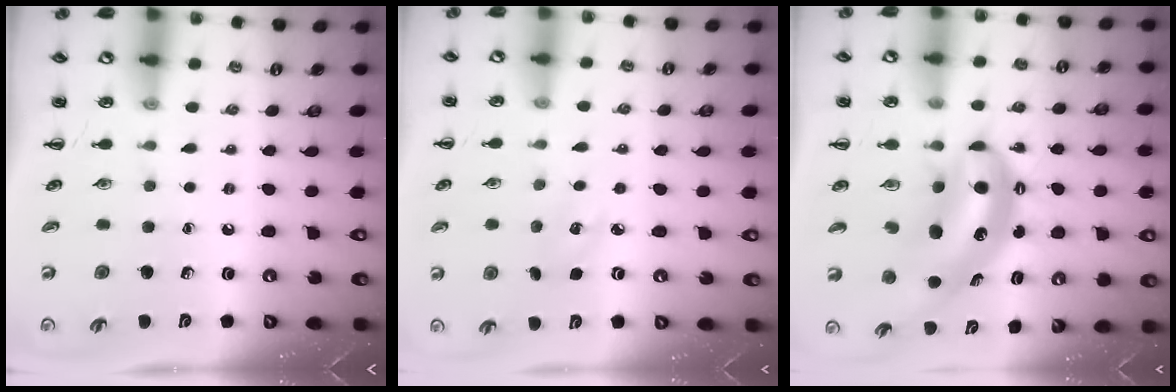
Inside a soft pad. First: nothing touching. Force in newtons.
{"total": 4.5, "press": 4.4, "slide": 1.0}
{"total": 7.9, "press": 7.7, "slide": 2.0}